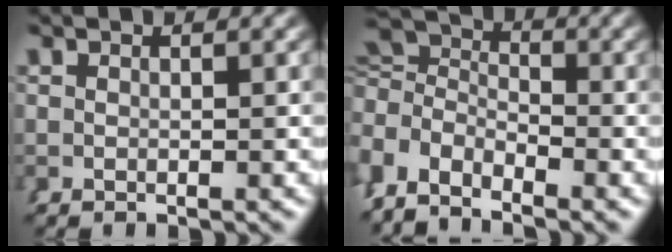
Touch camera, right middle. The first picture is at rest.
{"total": 6.3, "force": [0.9, 5.3, 3.3], "torque": [-0.078, -0.011, 0.008]}